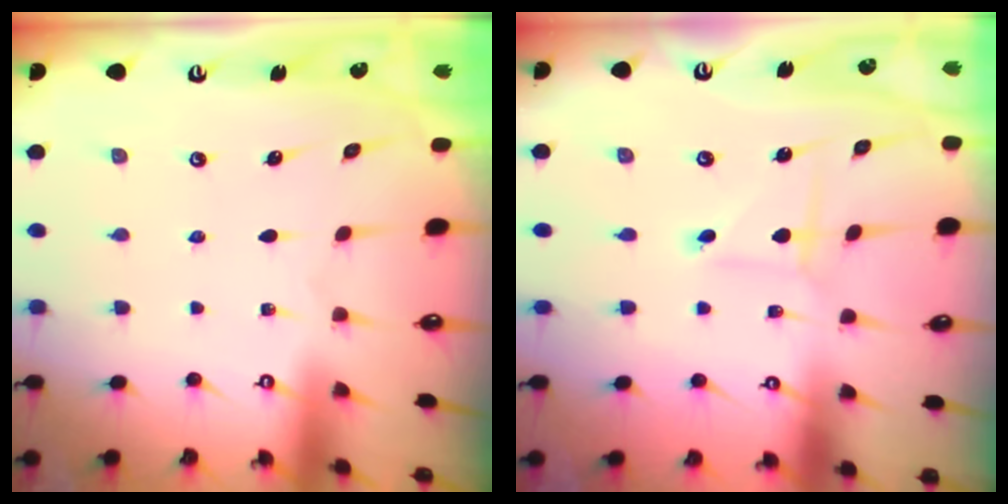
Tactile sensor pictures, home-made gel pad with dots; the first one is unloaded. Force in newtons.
{"total": 1.5, "press": 1.5, "slide": 0.1}